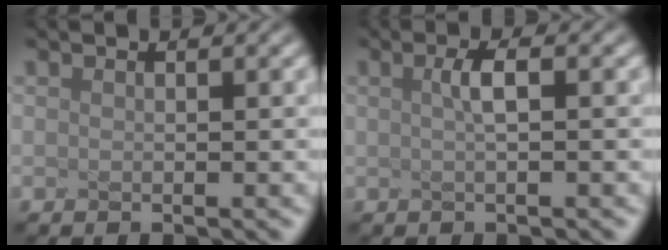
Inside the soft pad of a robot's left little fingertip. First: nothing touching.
{"total": 1.4, "force": [-1.1, -0.6, 0.7], "torque": [-0.039, -0.003, 0.015]}